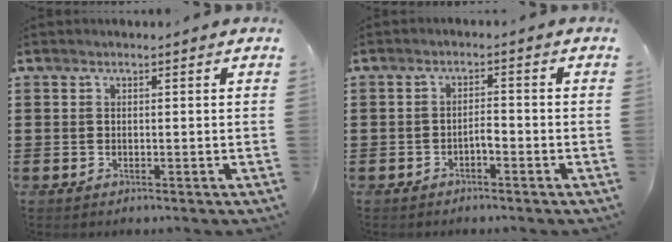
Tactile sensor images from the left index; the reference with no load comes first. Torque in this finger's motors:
{"motor_torque": [0.05, 0.02, 0.04, 0.04]}